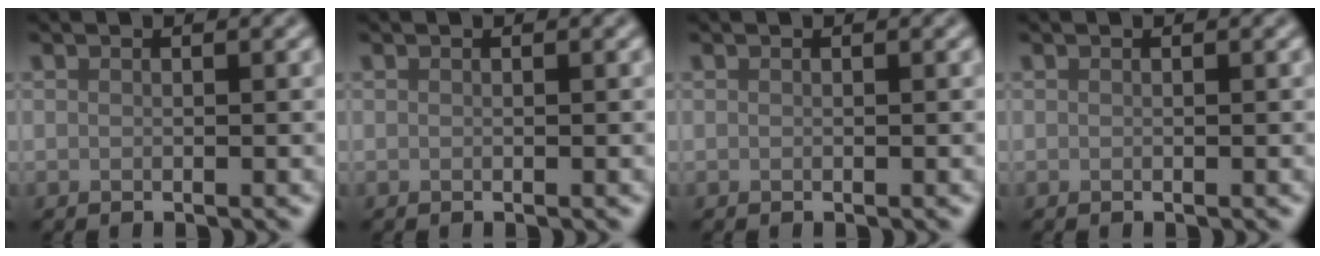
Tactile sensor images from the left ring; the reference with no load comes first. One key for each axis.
{"total": 0.0}
{"total": 0.0}
{"total": 0.0}